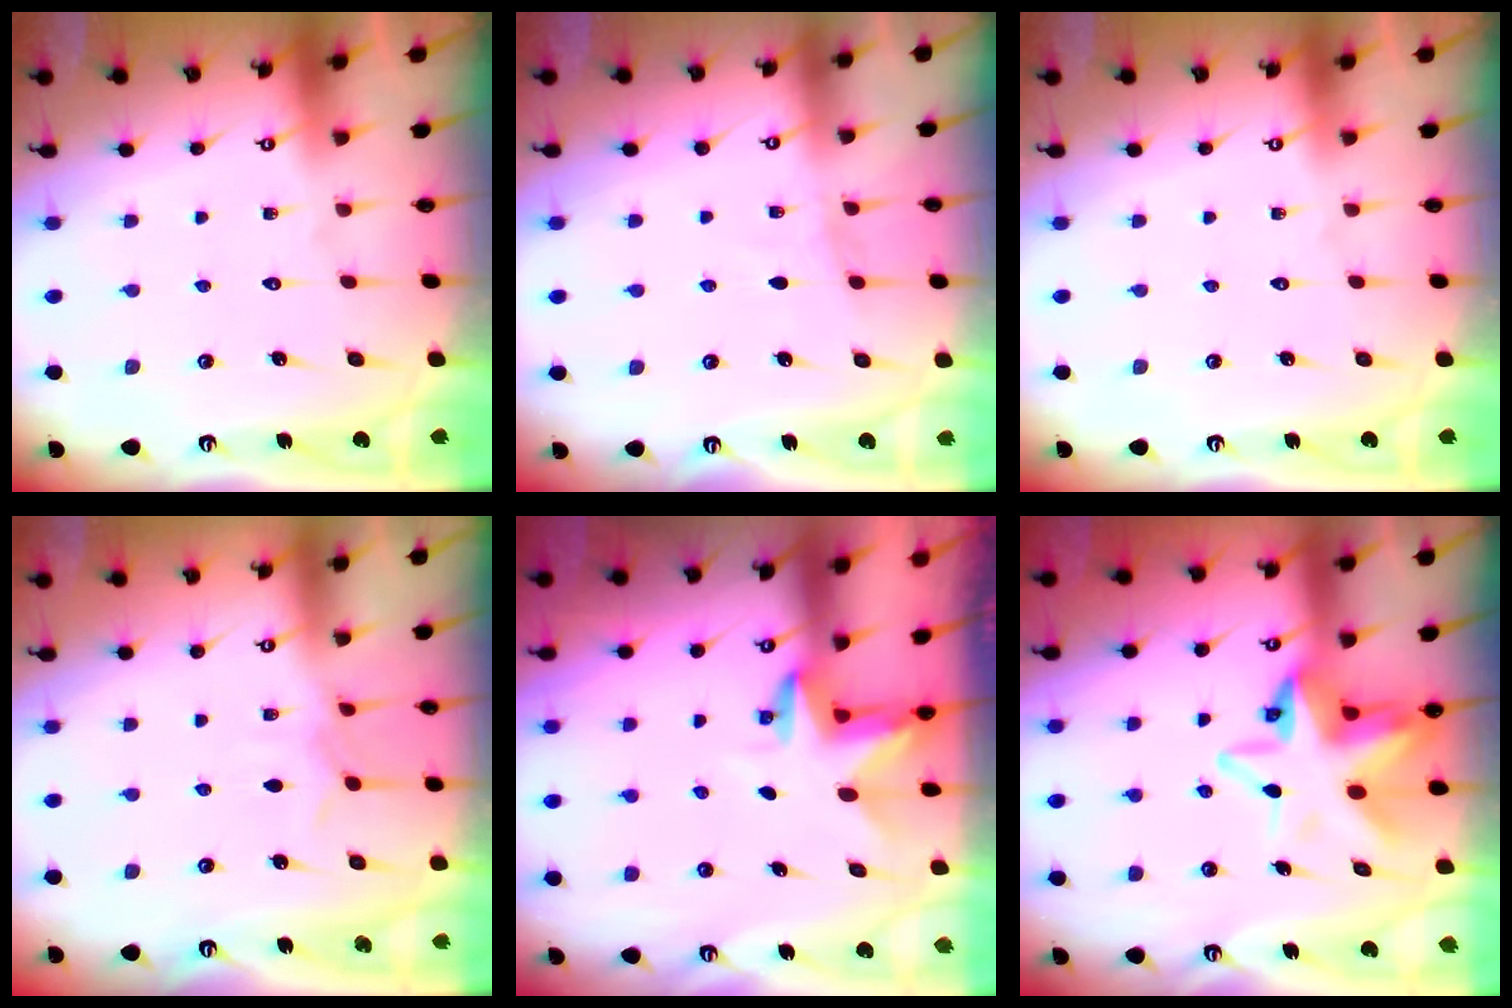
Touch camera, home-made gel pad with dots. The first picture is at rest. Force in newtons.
{"total": 3.6, "press": 3.6, "slide": 0.4}
{"total": 0.0}
{"total": 5.1, "press": 5.1, "slide": 0.2}
{"total": 3.2, "press": 3.2, "slide": 0.1}
{"total": 11.4, "press": 11.3, "slide": 1.3}